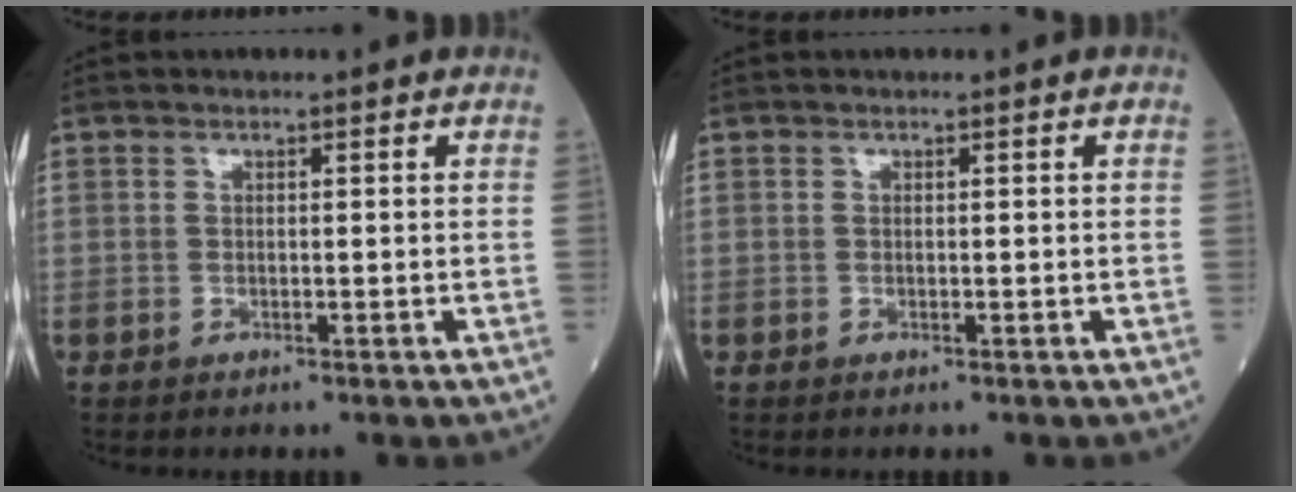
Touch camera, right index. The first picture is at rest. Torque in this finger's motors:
{"motor_torque": [0.08, 0.05, 0.06, 0.02]}